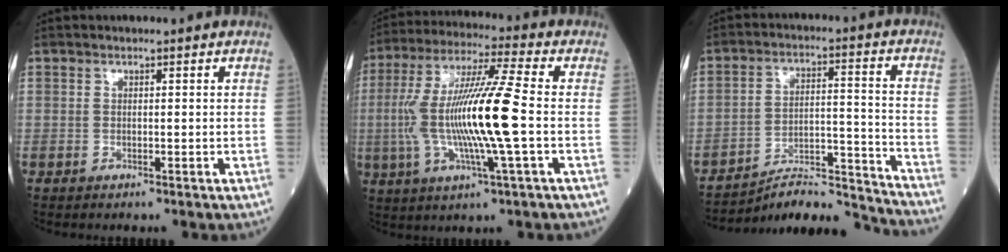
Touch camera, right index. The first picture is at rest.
{"total": 15.5, "force": [-1.3, 0.2, 15.4], "torque": [-0.307, 0.005, -0.029]}
{"total": 15.1, "force": [-14.9, -1.0, 2.5], "torque": [-0.035, 0.027, -0.233]}